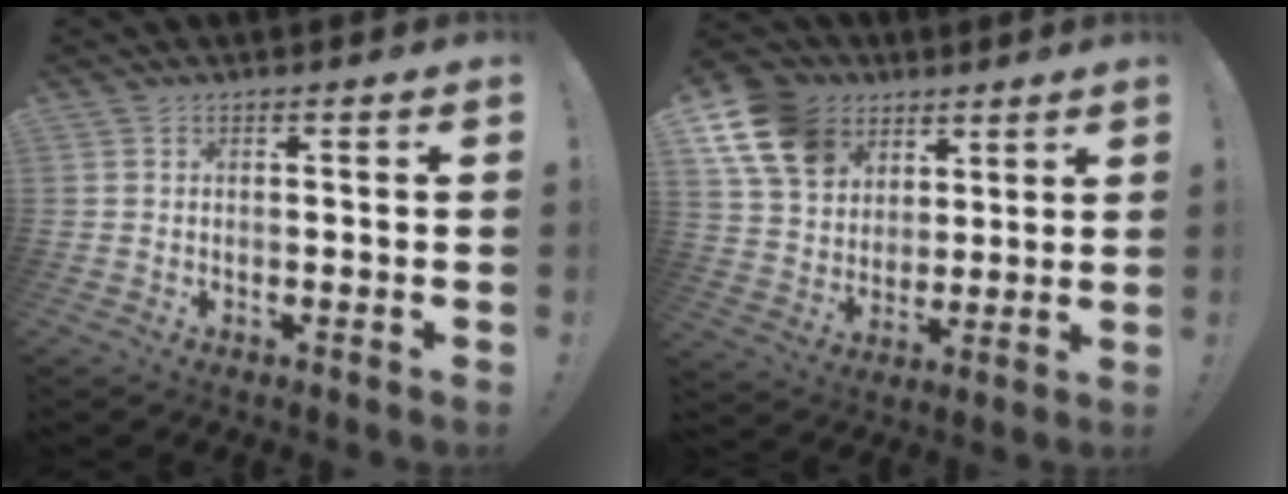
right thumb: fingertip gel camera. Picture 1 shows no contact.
{"total": 15.9, "force": [7.6, 12.0, 7.1], "torque": [-0.117, -0.033, 0.154]}